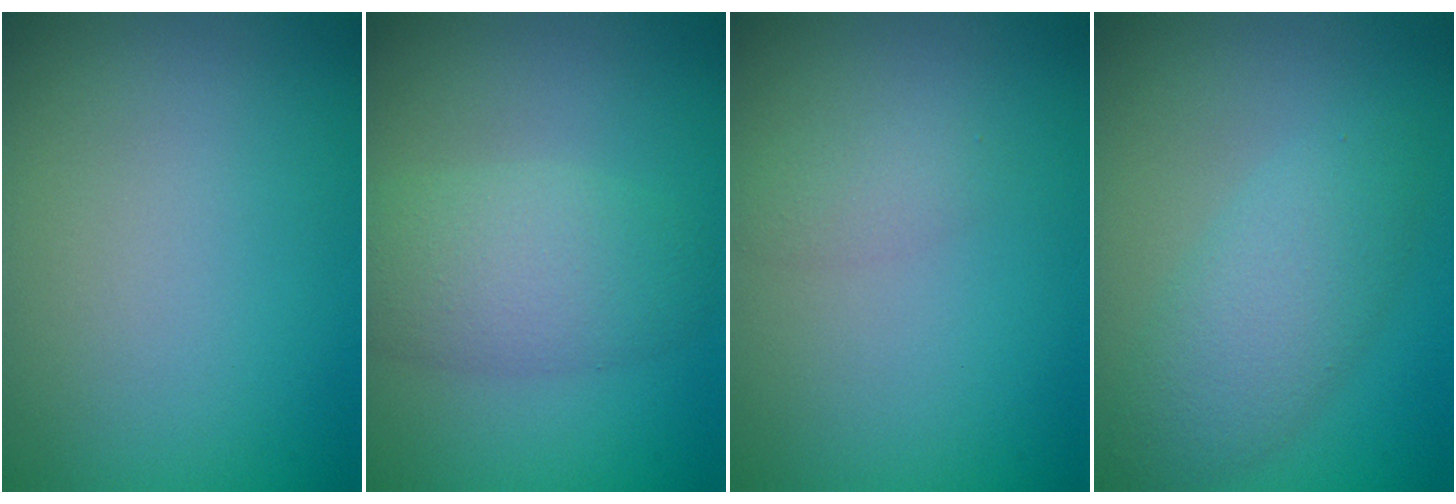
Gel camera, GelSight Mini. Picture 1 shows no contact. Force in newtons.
{"total": 4.2, "press": 4.2, "slide": 0.0}
{"total": 1.2, "press": 1.2, "slide": 0.1}
{"total": 4.2, "press": 4.2, "slide": 0.1}